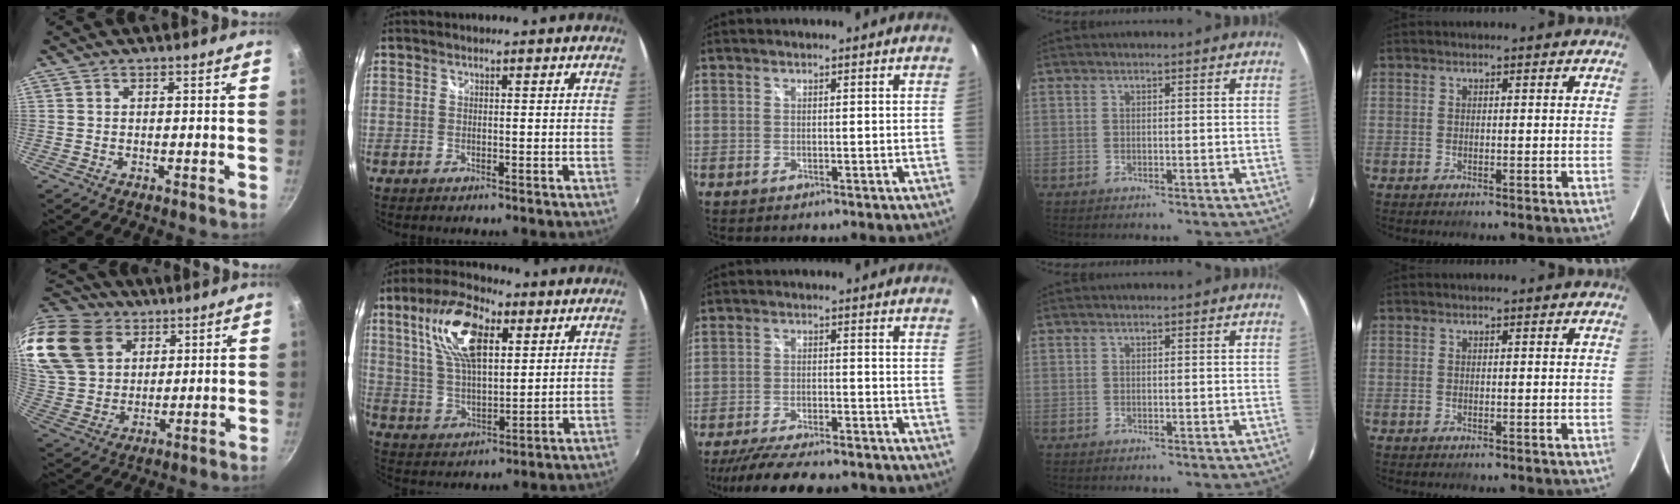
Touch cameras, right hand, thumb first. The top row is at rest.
{"thumb": {"total": 20.7, "force": [11.7, 14.3, 9.3], "torque": [-0.183, -0.022, 0.234]}, "index": {"total": 14.8, "force": [6.1, 6.5, 11.8], "torque": [-0.228, 0.021, 0.115]}, "middle": {"total": 17.9, "force": [-15.3, 4.0, 8.3], "torque": [-0.165, -0.030, -0.226]}}